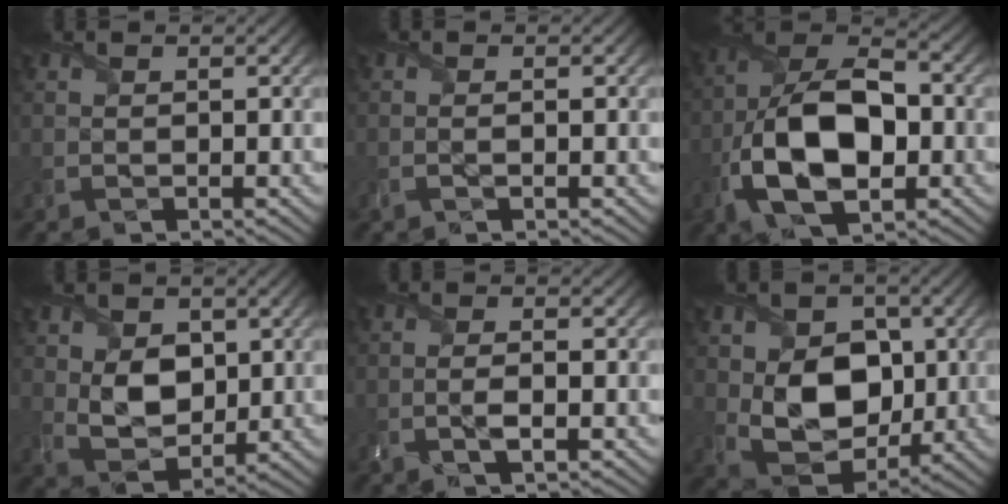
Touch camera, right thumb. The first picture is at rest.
{"total": 0.7, "force": [-0.3, 0.1, 0.7], "torque": [-0.015, -0.002, -0.006]}
{"total": 13.9, "force": [-3.6, 7.9, 10.8], "torque": [-0.224, -0.013, -0.074]}
{"total": 6.3, "force": [1.4, 4.6, 4.1], "torque": [-0.095, -0.008, 0.027]}
{"total": 2.3, "force": [-0.8, 0.6, 2.1], "torque": [-0.044, 0.001, -0.020]}
{"total": 10.3, "force": [0.4, 7.7, 6.9], "torque": [-0.139, -0.018, 0.009]}